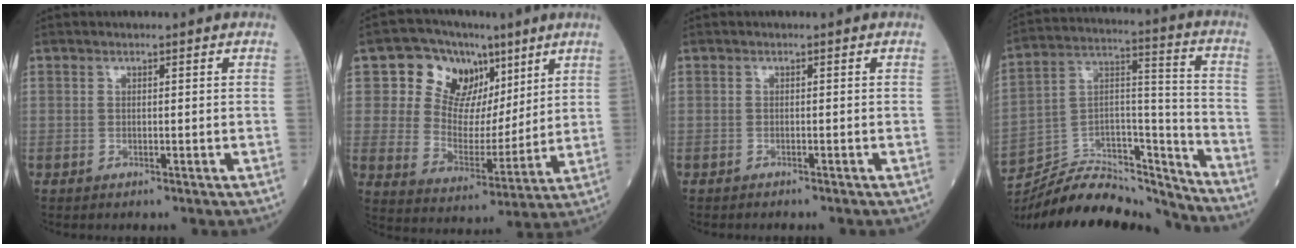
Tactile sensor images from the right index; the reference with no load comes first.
{"total": 12.6, "force": [6.3, 9.2, 5.8], "torque": [-0.097, 0.027, 0.119]}
{"total": 1.7, "force": [-1.6, 0.2, 0.6], "torque": [-0.011, -0.001, -0.020]}
{"total": 22.3, "force": [-21.1, 4.2, 5.9], "torque": [-0.119, 0.039, -0.344]}